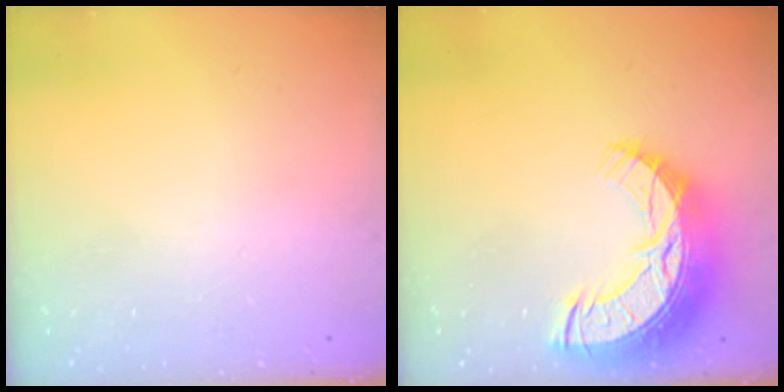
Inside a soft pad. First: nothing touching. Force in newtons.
{"total": 19.3, "press": 19.2, "slide": 1.4}